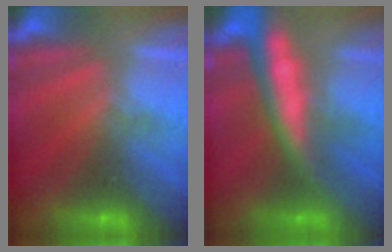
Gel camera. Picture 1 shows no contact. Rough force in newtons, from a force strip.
{"total": 6.0}